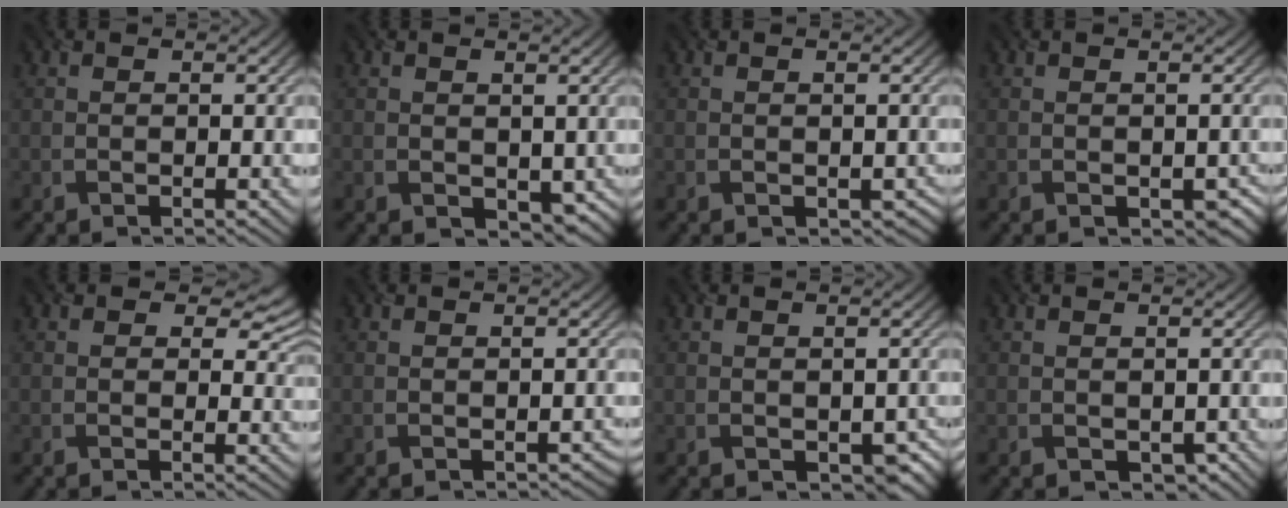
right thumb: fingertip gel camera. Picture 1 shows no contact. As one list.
[{"total": 2.0, "force": [0.1, 1.7, 1.2], "torque": [-0.026, -0.012, 0.005]}, {"total": 0.7, "force": [-0.2, 0.7, 0.1], "torque": [-0.006, -0.006, -0.002]}, {"total": 1.3, "force": [-0.5, 1.1, 0.5], "torque": [-0.014, -0.013, -0.006]}, {"total": 4.2, "force": [1.9, 2.8, 2.6], "torque": [-0.031, -0.008, 0.024]}, {"total": 0.5, "force": [-0.4, 0.3, 0.0], "torque": [0.000, -0.006, -0.003]}, {"total": 2.1, "force": [-0.8, 1.6, 1.1], "torque": [-0.020, -0.015, -0.010]}, {"total": 1.0, "force": [-0.5, 0.9, 0.1], "torque": [-0.010, -0.009, -0.008]}]